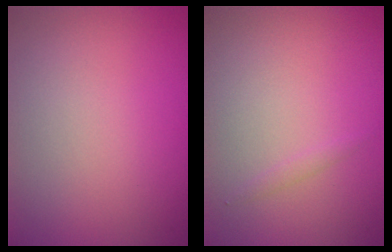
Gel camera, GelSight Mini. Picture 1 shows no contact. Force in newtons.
{"total": 0.5, "press": 0.5, "slide": 0.0}